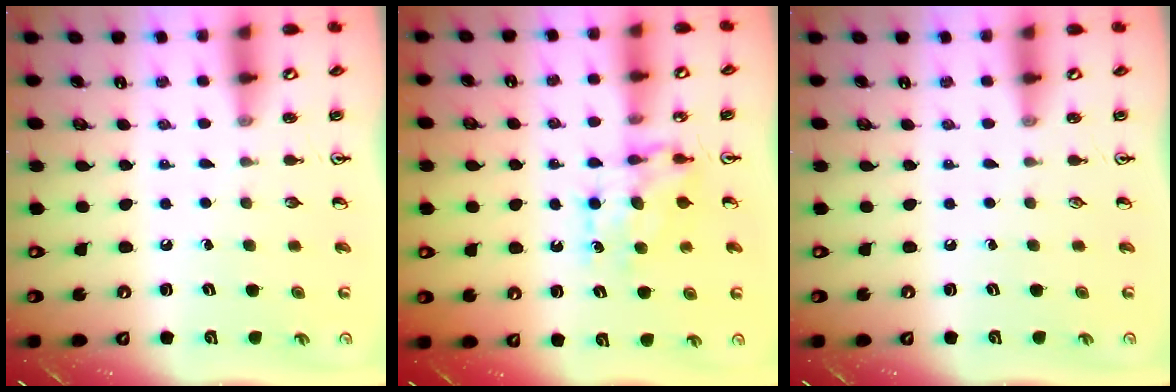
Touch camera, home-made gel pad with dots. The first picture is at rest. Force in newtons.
{"total": 7.6, "press": 7.6, "slide": 0.7}
{"total": 0.0}